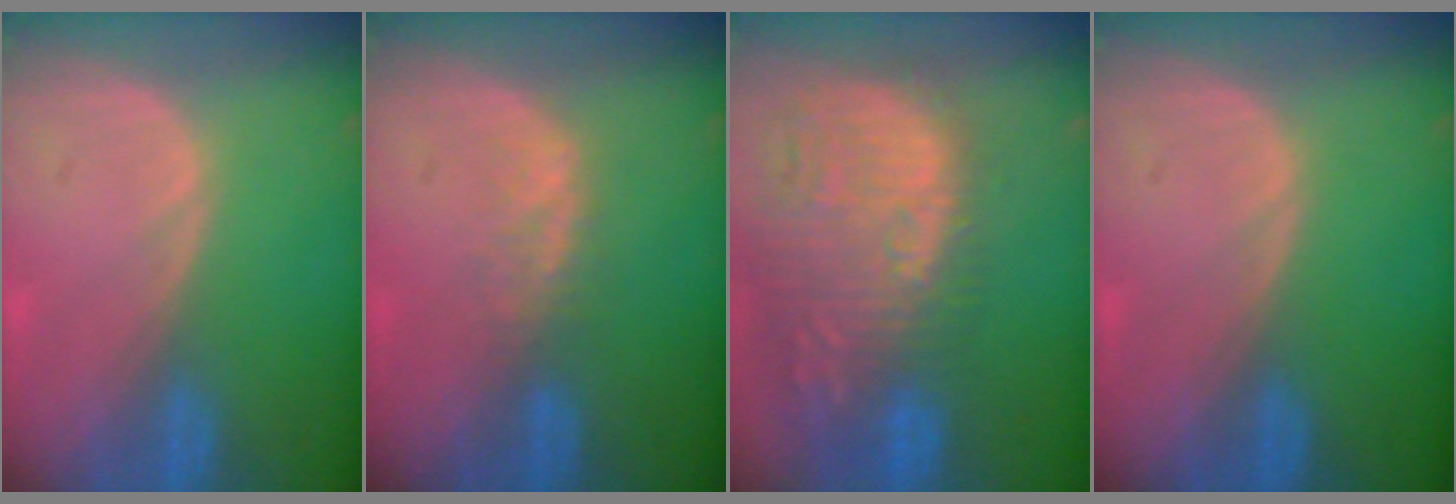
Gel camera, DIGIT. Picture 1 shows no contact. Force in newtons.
{"total": 2.3, "press": 2.3, "slide": 0.5}
{"total": 15.0, "press": 12.8, "slide": 7.8}
{"total": 0.0}